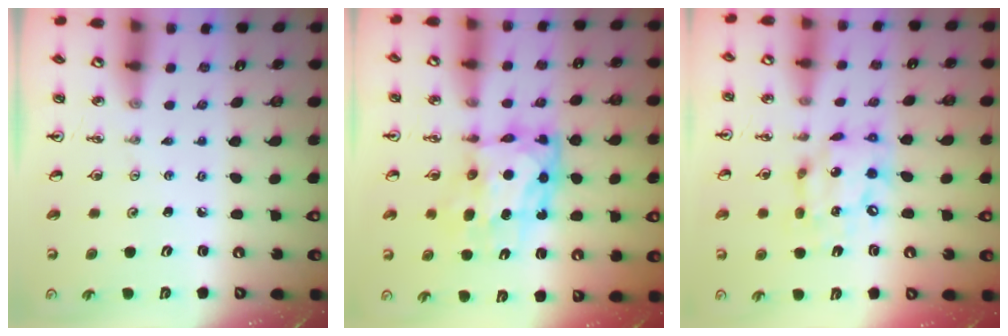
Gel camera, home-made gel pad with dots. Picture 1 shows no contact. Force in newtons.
{"total": 10.0, "press": 9.9, "slide": 1.0}
{"total": 13.6, "press": 13.5, "slide": 1.8}